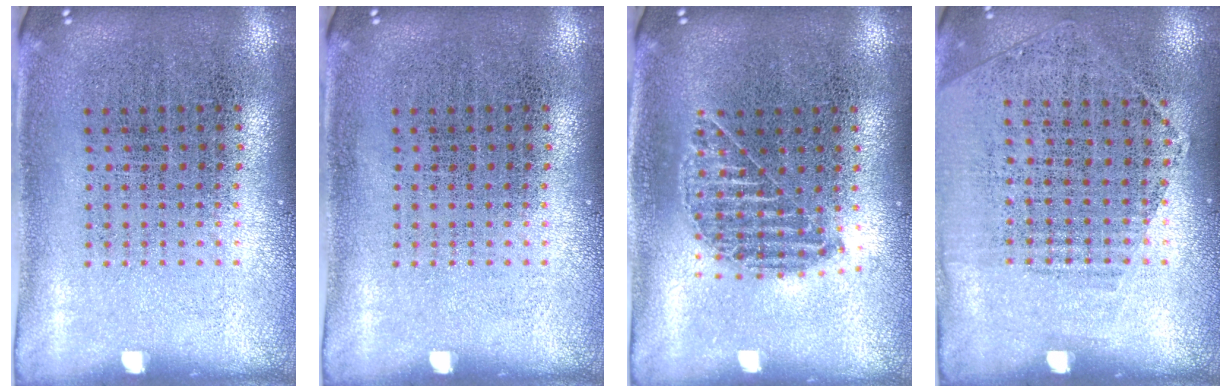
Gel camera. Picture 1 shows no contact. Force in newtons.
{"total": 0.0}
{"total": 1.0, "press": 0.9, "slide": 0.3}
{"total": 1.2, "press": 1.0, "slide": 0.7}